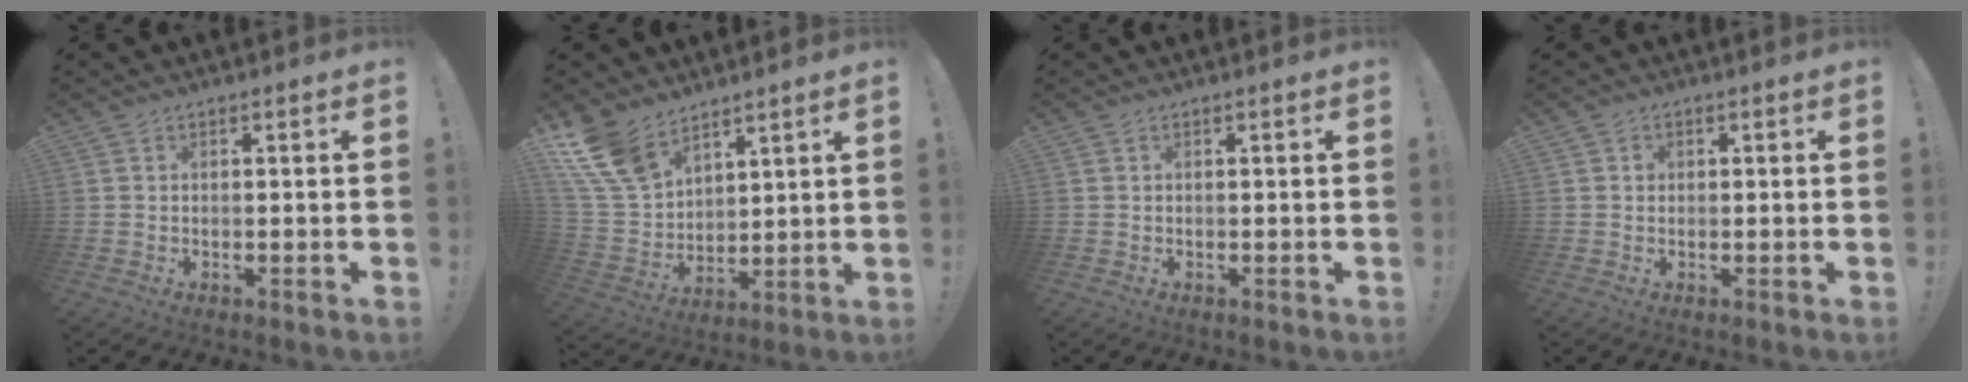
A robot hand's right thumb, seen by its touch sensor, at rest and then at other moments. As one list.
[{"total": 15.0, "force": [10.6, 8.3, 6.7], "torque": [-0.141, -0.068, 0.206]}, {"total": 0.0}, {"total": 1.0, "force": [0.0, 1.0, 0.2], "torque": [-0.002, 0.002, -0.001]}]